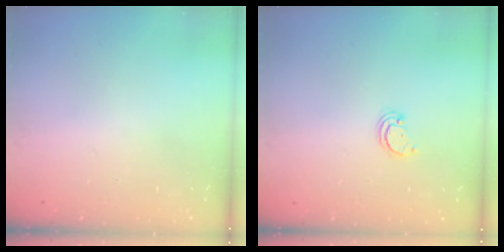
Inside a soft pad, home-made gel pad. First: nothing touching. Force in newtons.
{"total": 2.2, "press": 2.2, "slide": 0.1}